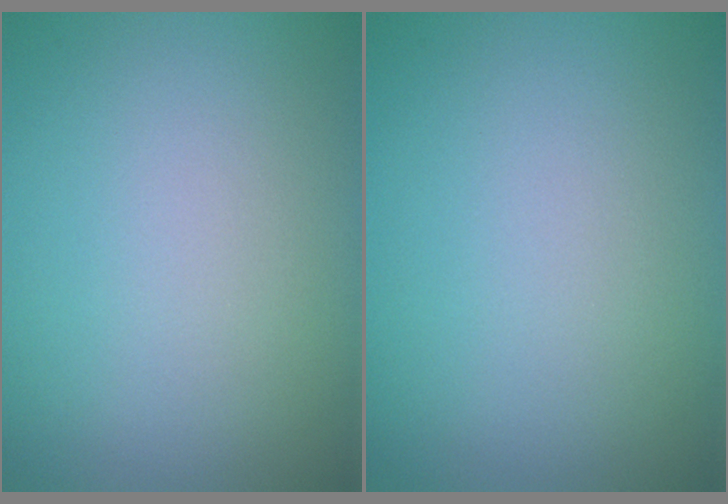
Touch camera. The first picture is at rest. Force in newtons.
{"total": 0.0}